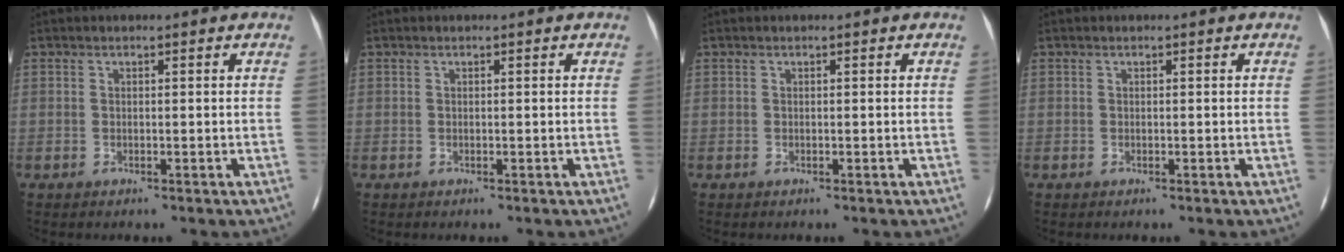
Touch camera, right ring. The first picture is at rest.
{"total": 0.0}
{"total": 0.0}
{"total": 0.0}